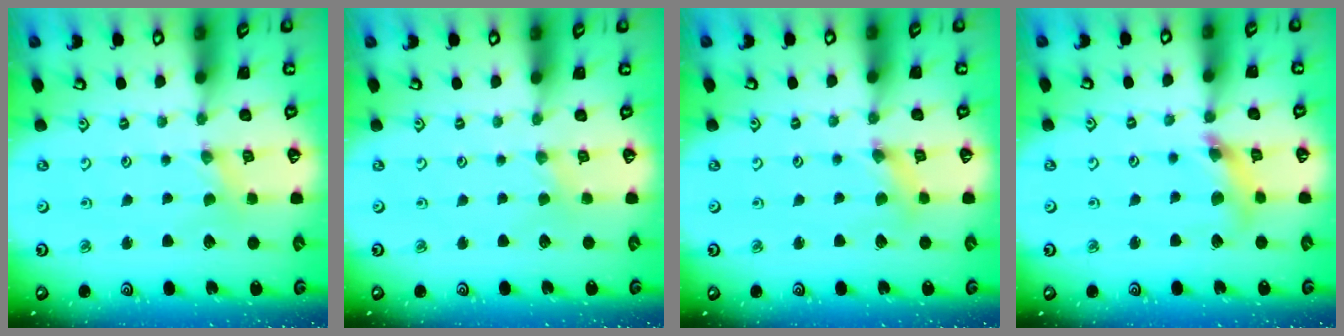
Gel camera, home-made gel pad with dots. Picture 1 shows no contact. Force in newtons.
{"total": 0.5, "press": 0.5, "slide": 0.2}
{"total": 2.1, "press": 2.1, "slide": 0.2}
{"total": 10.0, "press": 9.9, "slide": 1.3}